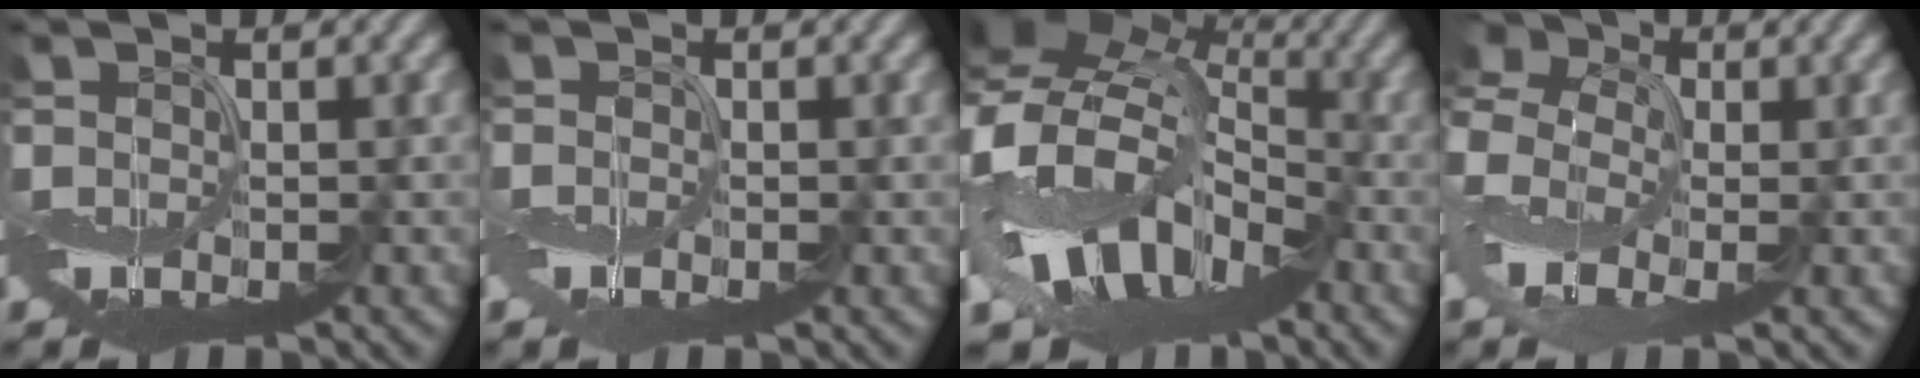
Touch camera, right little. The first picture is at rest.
{"total": 0.8, "force": [-0.4, 0.6, 0.4], "torque": [-0.010, -0.004, -0.010]}
{"total": 14.9, "force": [-2.7, 11.0, 9.7], "torque": [-0.189, -0.009, -0.051]}
{"total": 8.6, "force": [-0.3, 6.1, 6.1], "torque": [-0.161, 0.002, -0.014]}